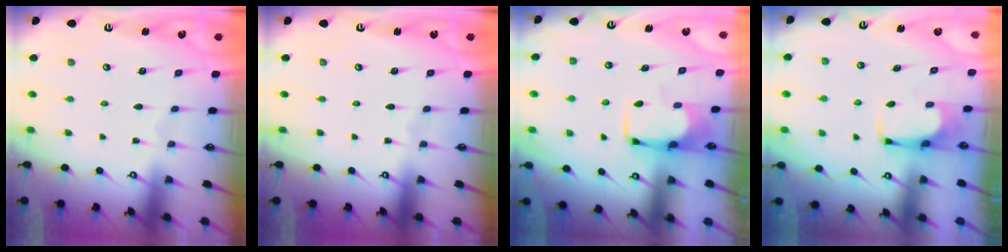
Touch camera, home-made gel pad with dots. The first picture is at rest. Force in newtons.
{"total": 0.0}
{"total": 1.1, "press": 1.1, "slide": 0.1}
{"total": 3.5, "press": 3.5, "slide": 0.2}